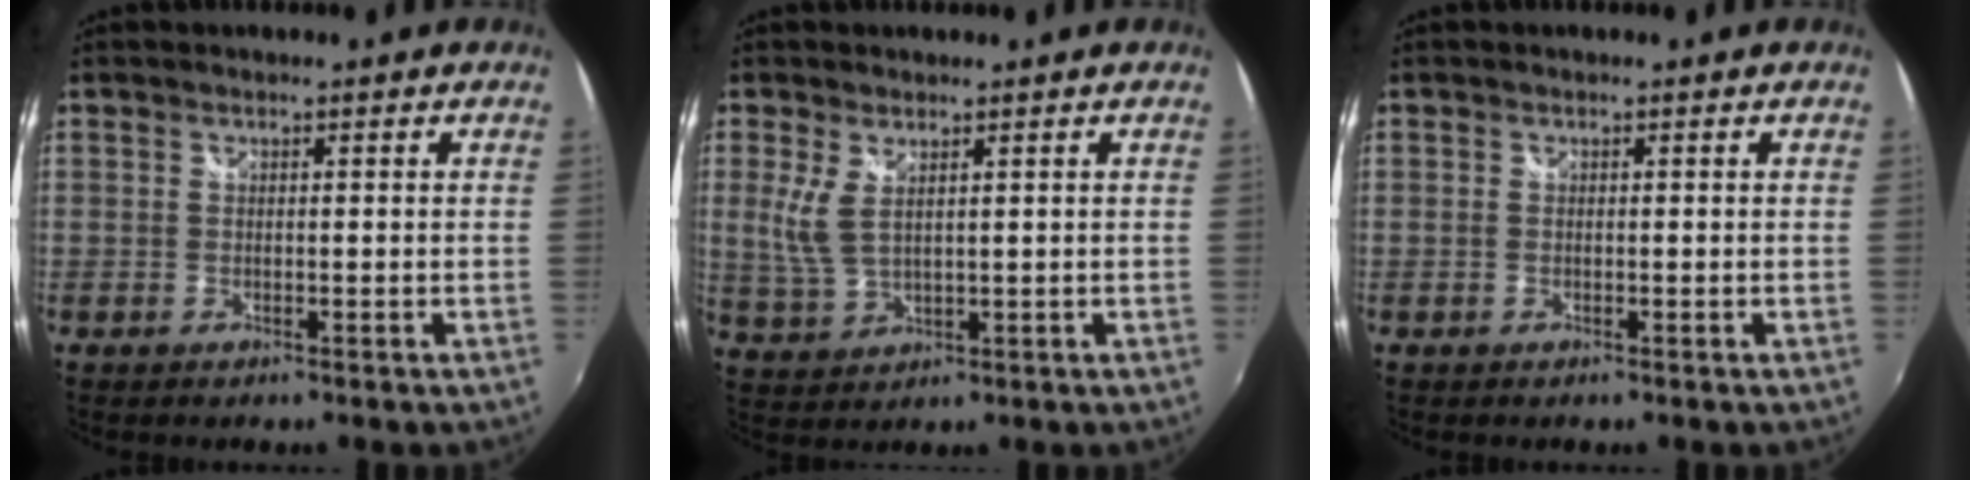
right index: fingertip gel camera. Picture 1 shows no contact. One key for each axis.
{"total": 5.1, "fx": 1.7, "fy": 2.2, "fz": 4.3, "tx": -0.096, "ty": -0.003, "tz": 0.039}
{"total": 0.0}